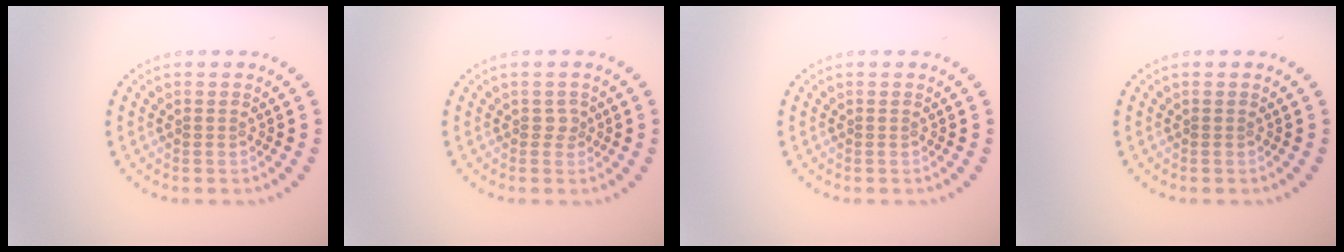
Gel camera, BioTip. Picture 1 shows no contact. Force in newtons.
{"total": 0.9, "press": 0.7, "slide": 0.6}
{"total": 0.0}
{"total": 0.0}